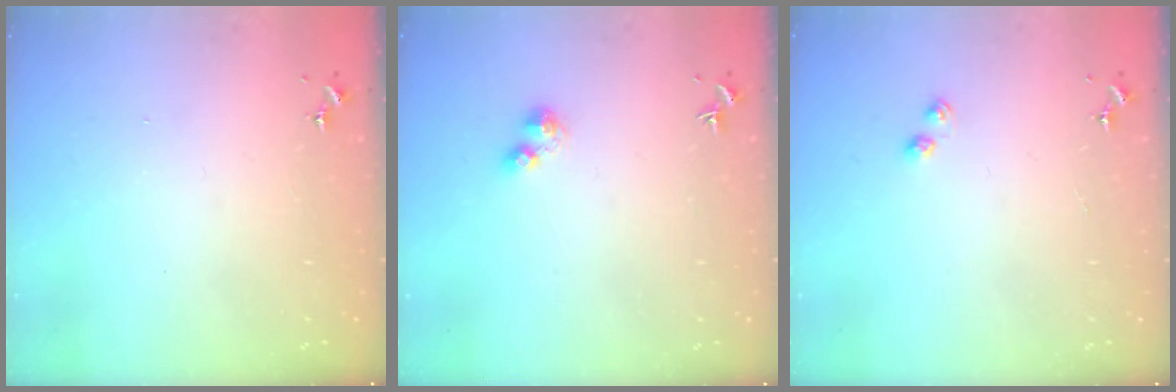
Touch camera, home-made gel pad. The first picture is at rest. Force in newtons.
{"total": 2.9, "press": 2.9, "slide": 0.7}
{"total": 3.6, "press": 3.6, "slide": 0.4}